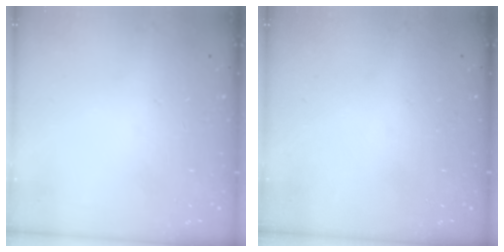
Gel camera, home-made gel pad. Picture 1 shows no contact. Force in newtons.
{"total": 0.0}